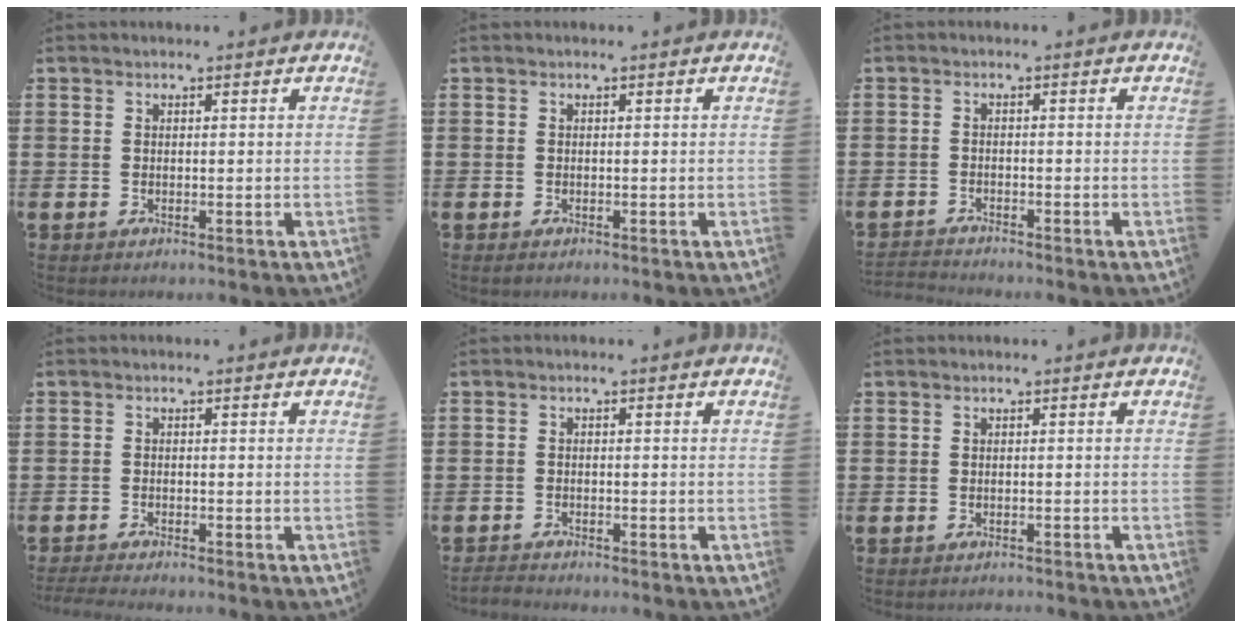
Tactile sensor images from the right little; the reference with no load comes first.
{"total": 0.0}
{"total": 1.3, "force": [-1.3, -0.1, -0.1], "torque": [-0.001, 0.002, -0.028]}
{"total": 1.2, "force": [-1.1, 0.0, 0.5], "torque": [-0.009, 0.001, -0.022]}
{"total": 1.1, "force": [-1.1, 0.1, 0.2], "torque": [-0.005, 0.002, -0.023]}
{"total": 0.5, "force": [-0.5, -0.1, 0.0], "torque": [0.000, -0.001, -0.011]}